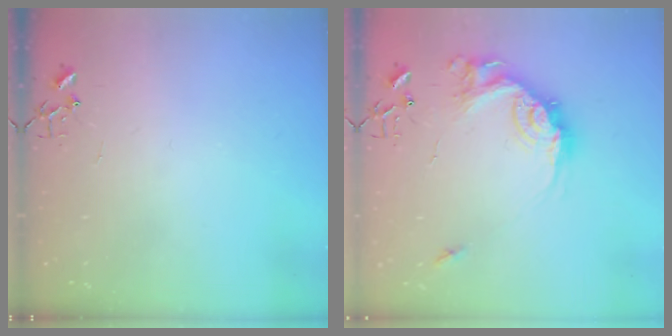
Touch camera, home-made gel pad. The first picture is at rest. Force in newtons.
{"total": 16.6, "press": 16.6, "slide": 0.9}